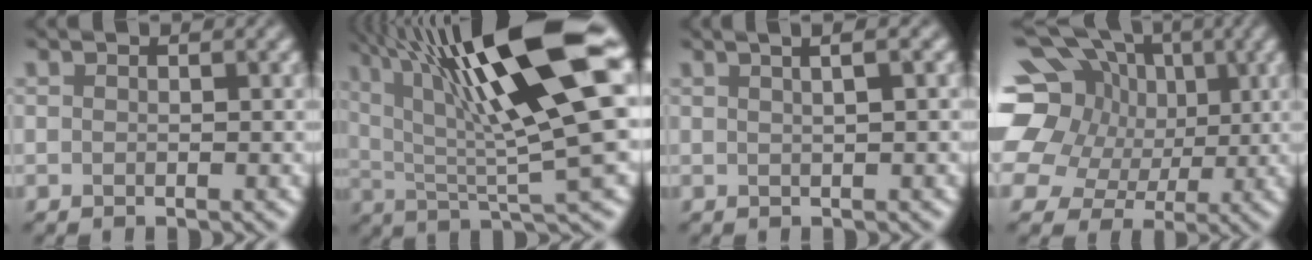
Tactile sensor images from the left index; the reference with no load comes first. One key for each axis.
{"total": 15.4, "fx": 5.9, "fy": 3.1, "fz": 13.9, "tx": -0.221, "ty": 0.012, "tz": 0.094}
{"total": 4.5, "fx": 2.0, "fy": 2.0, "fz": 3.5, "tx": -0.016, "ty": 0.032, "tz": -0.003}
{"total": 19.1, "fx": 4.5, "fy": 16.1, "fz": 9.2, "tx": -0.194, "ty": 0.033, "tz": 0.035}